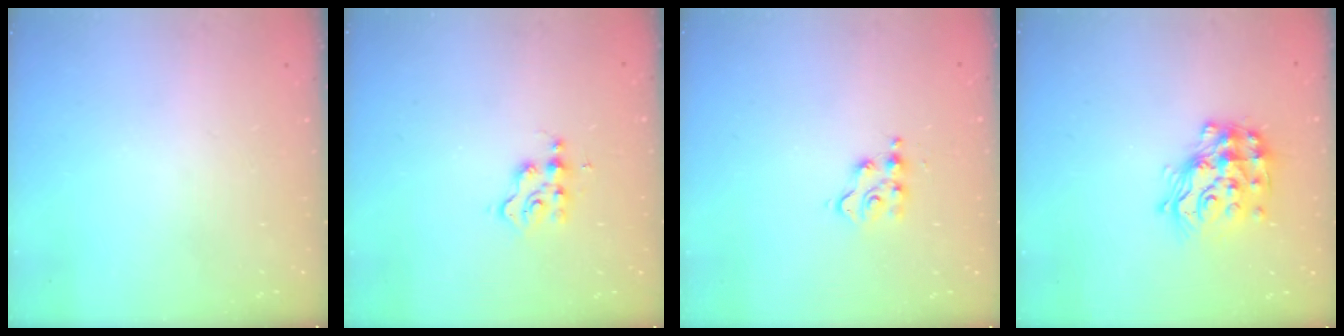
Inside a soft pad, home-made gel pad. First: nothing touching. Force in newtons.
{"total": 2.6, "press": 2.5, "slide": 0.7}
{"total": 5.1, "press": 5.0, "slide": 0.5}
{"total": 16.7, "press": 16.6, "slide": 1.1}